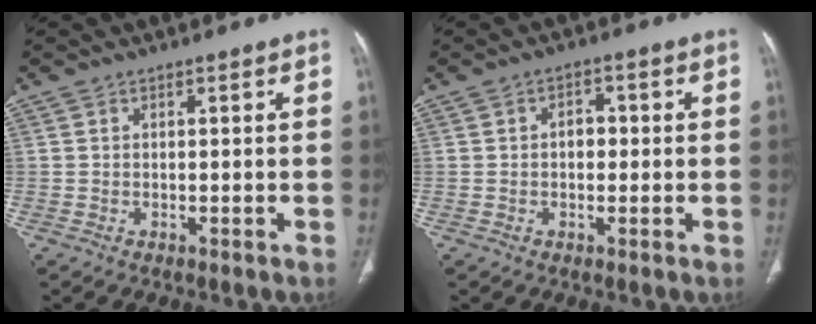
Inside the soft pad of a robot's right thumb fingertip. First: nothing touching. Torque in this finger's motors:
{"motor_torque": [-0.49, 0.08, -0.32, 0.19, 0.04]}